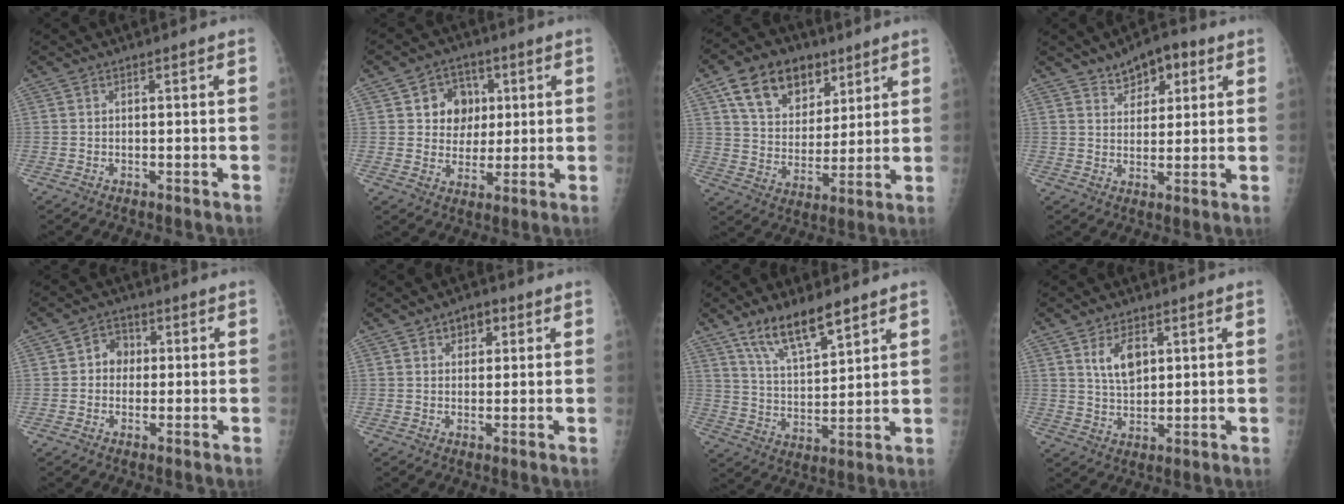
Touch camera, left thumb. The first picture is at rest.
{"total": 8.7, "force": [2.3, 7.5, 3.7], "torque": [-0.012, -0.003, 0.037]}
{"total": 15.6, "force": [8.5, 10.5, 7.8], "torque": [-0.095, -0.026, 0.149]}
{"total": 7.5, "force": [4.3, 4.3, 4.3], "torque": [-0.030, -0.014, 0.063]}
{"total": 4.6, "force": [0.4, 4.1, 2.1], "torque": [-0.001, 0.010, -0.002]}
{"total": 4.2, "force": [2.0, 2.9, 2.3], "torque": [-0.007, -0.004, 0.025]}
{"total": 12.1, "force": [8.2, 4.1, 7.9], "torque": [-0.121, -0.043, 0.155]}
{"total": 6.4, "force": [2.6, 3.7, 4.6], "torque": [-0.069, -0.015, 0.053]}